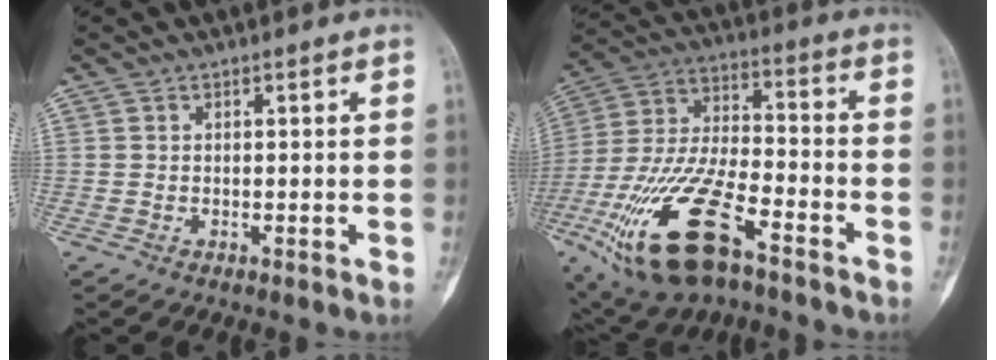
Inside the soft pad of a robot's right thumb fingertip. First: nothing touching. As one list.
[{"total": 23.1, "force": [-11.9, 9.1, 17.5], "torque": [-0.395, 0.032, -0.215]}]